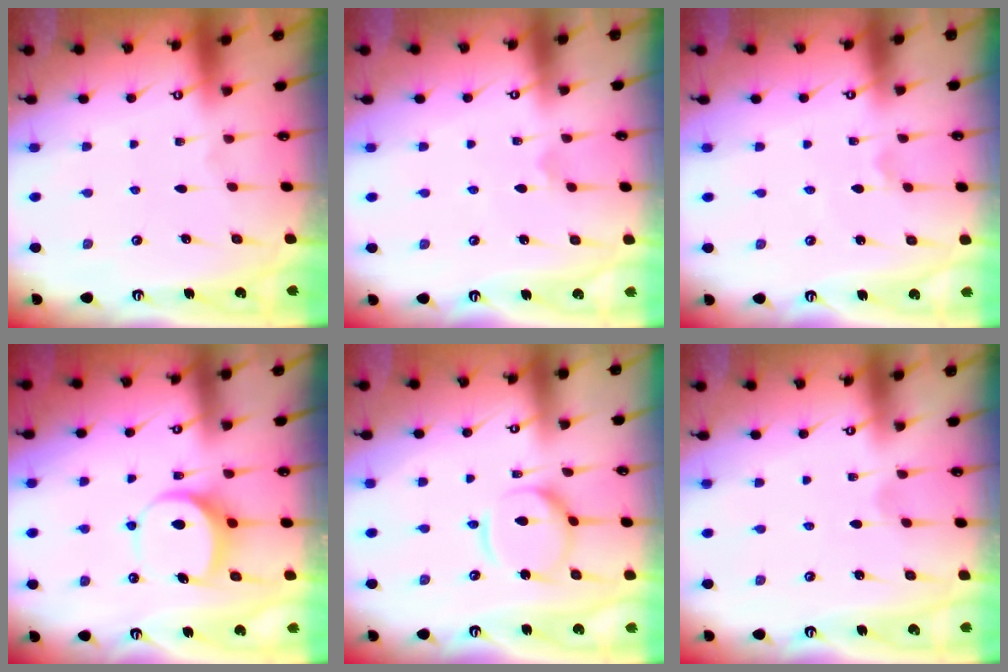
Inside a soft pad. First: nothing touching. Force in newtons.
{"total": 2.9, "press": 2.9, "slide": 0.1}
{"total": 1.8, "press": 1.8, "slide": 0.4}
{"total": 6.2, "press": 6.2, "slide": 0.6}
{"total": 11.1, "press": 11.1, "slide": 1.0}
{"total": 0.9, "press": 0.9, "slide": 0.2}